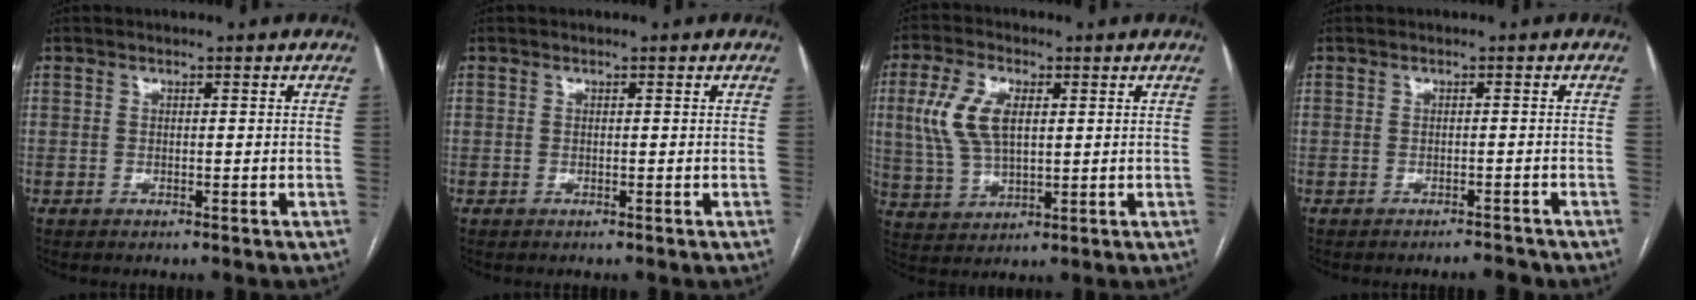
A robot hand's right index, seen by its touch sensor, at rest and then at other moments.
{"total": 0.0}
{"total": 9.7, "force": [2.2, 4.8, 8.1], "torque": [-0.189, 0.013, 0.048]}
{"total": 1.7, "force": [-1.6, 0.3, 0.2], "torque": [0.000, -0.004, -0.017]}